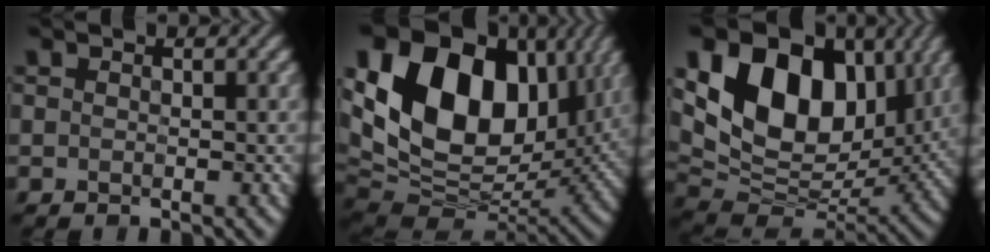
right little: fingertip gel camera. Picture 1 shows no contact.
{"total": 17.7, "force": [5.6, 11.6, 12.1], "torque": [-0.226, 0.035, 0.090]}
{"total": 14.8, "force": [5.3, 9.7, 9.9], "torque": [-0.178, 0.023, 0.088]}